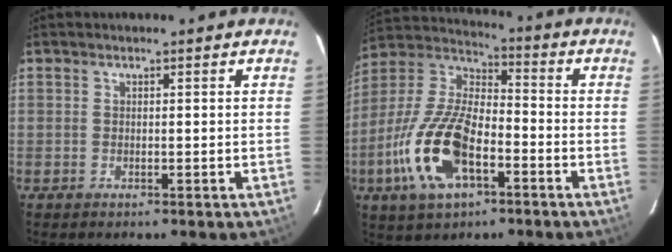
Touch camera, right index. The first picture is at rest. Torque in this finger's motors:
{"motor_torque": [2.14, 0.00, 1.05, 0.21]}